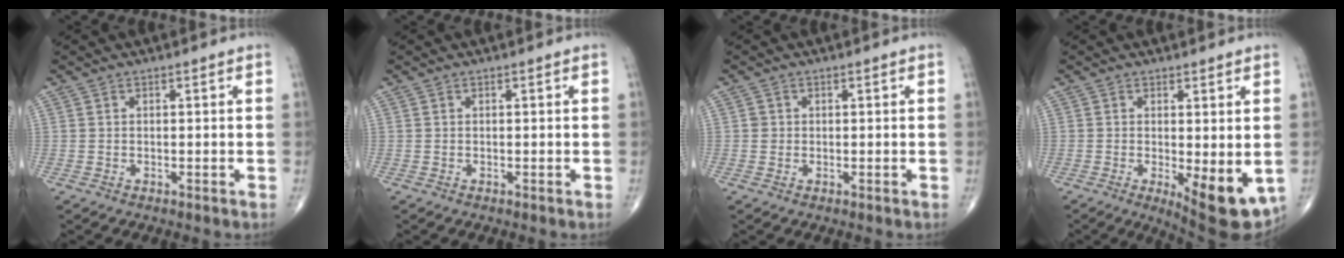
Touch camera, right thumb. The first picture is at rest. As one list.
[{"total": 0.0}, {"total": 1.0, "force": [0.0, 1.0, 0.1], "torque": [0.004, 0.002, 0.000]}, {"total": 10.3, "force": [-2.0, 3.5, 9.5], "torque": [-0.119, -0.024, -0.016]}]